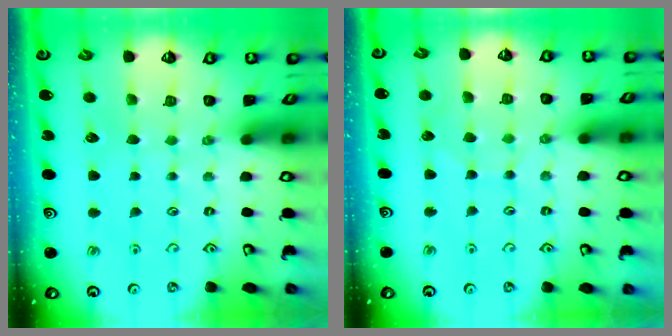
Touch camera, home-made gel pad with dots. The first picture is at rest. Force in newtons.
{"total": 4.7, "press": 4.6, "slide": 0.5}